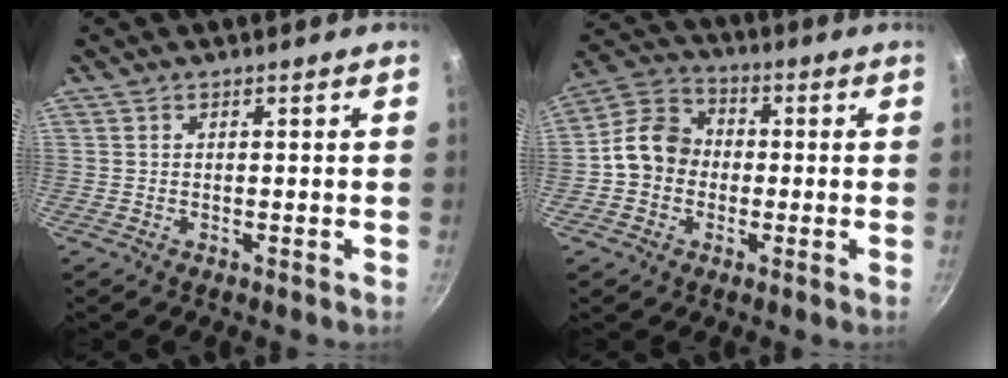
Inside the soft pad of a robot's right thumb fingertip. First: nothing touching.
{"total": 11.0, "force": [-1.2, 9.2, 6.0], "torque": [-0.073, 0.032, -0.044]}